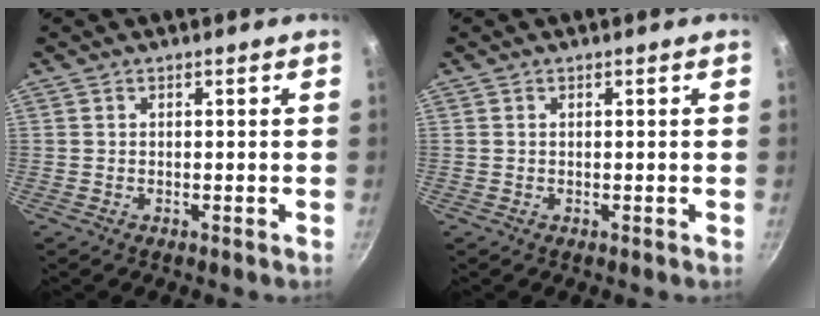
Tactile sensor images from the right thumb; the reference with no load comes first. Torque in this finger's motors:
{"motor_torque": [0.14, 0.02, -0.33, -0.04, 0.02]}